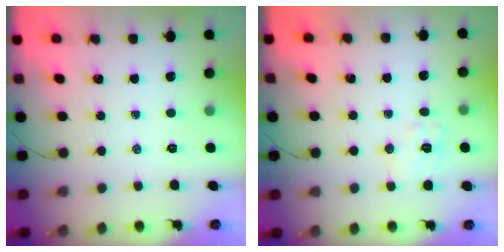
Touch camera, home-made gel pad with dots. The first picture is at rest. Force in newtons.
{"total": 6.9, "press": 6.8, "slide": 1.0}